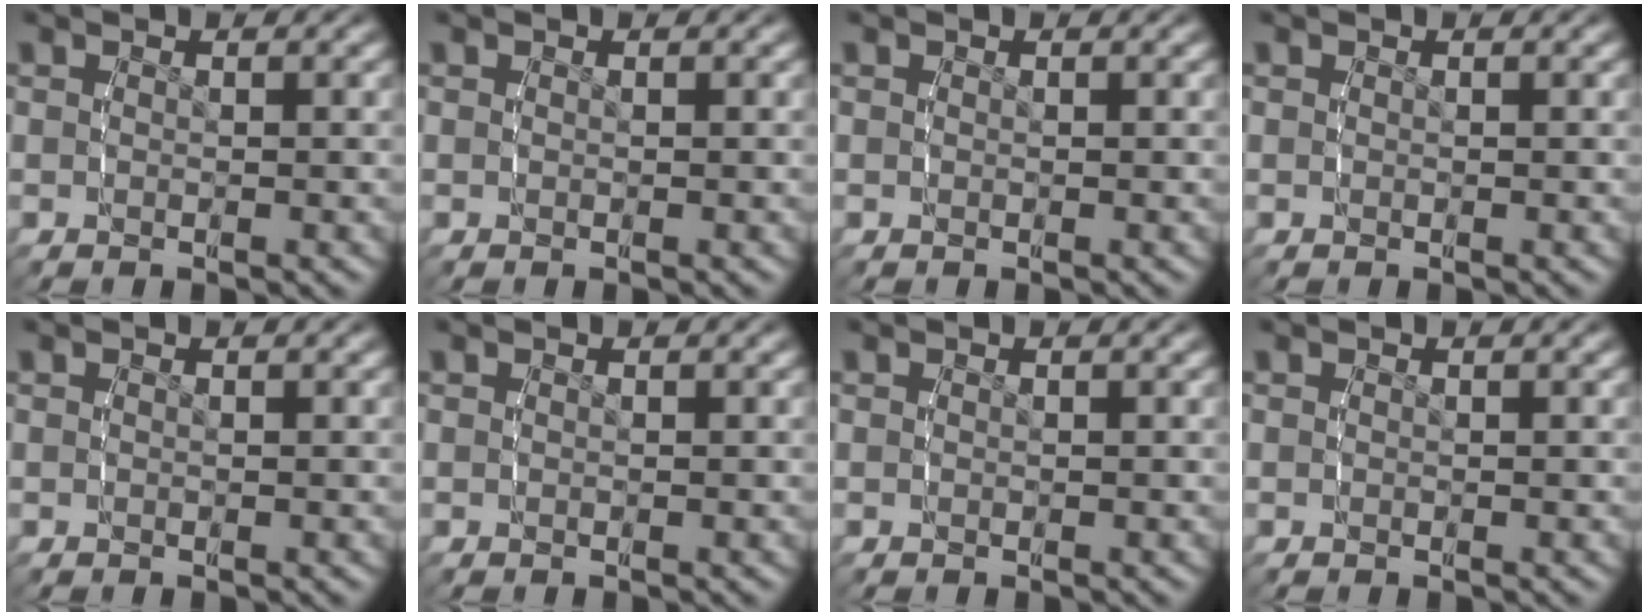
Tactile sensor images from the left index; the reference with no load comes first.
{"total": 0.0}
{"total": 0.0}
{"total": 0.0}
{"total": 0.0}
{"total": 0.0}
{"total": 0.0}
{"total": 0.0}